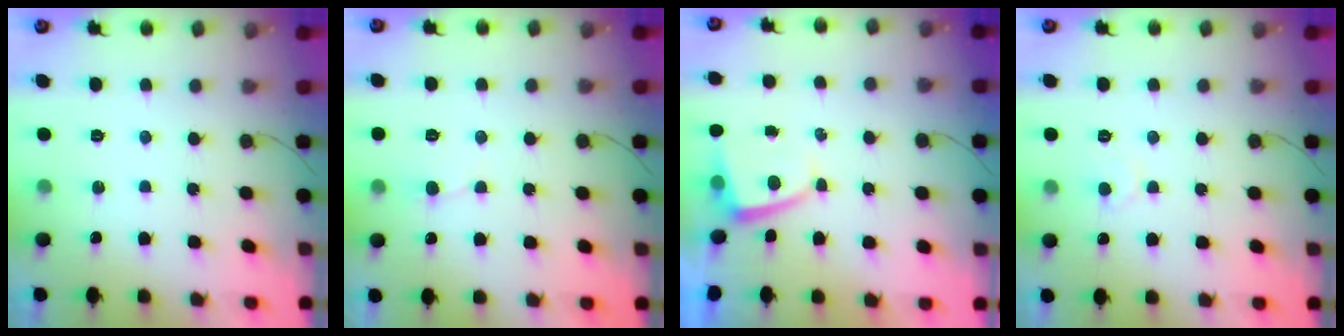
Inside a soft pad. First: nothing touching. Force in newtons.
{"total": 3.0, "press": 3.0, "slide": 0.4}
{"total": 1.8, "press": 1.8, "slide": 0.3}
{"total": 4.6, "press": 4.6, "slide": 0.6}